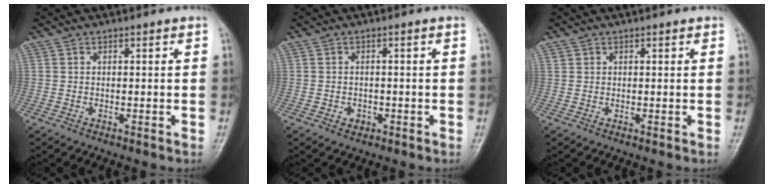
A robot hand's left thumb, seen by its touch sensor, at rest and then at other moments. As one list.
[{"total": 1.6, "force": [-0.7, 1.4, 0.5], "torque": [0.000, 0.007, -0.007]}, {"total": 0.9, "force": [0.6, 0.6, 0.2], "torque": [0.007, -0.002, 0.006]}]